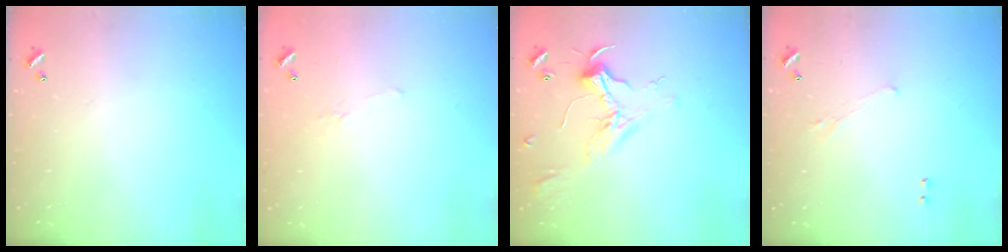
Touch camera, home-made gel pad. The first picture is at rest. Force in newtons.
{"total": 4.3, "press": 4.2, "slide": 1.0}
{"total": 2.2, "press": 2.1, "slide": 0.7}
{"total": 0.9, "press": 0.8, "slide": 0.5}